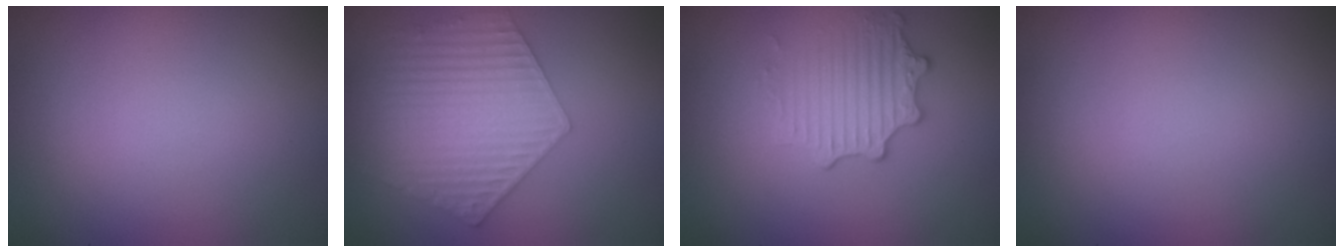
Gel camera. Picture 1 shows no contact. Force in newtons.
{"total": 6.4, "press": 4.9, "slide": 4.1}
{"total": 2.9, "press": 2.8, "slide": 0.7}
{"total": 0.0}